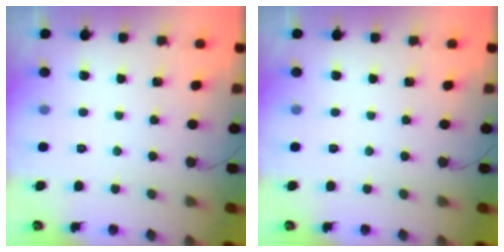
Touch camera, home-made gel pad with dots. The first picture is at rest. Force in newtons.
{"total": 0.0}